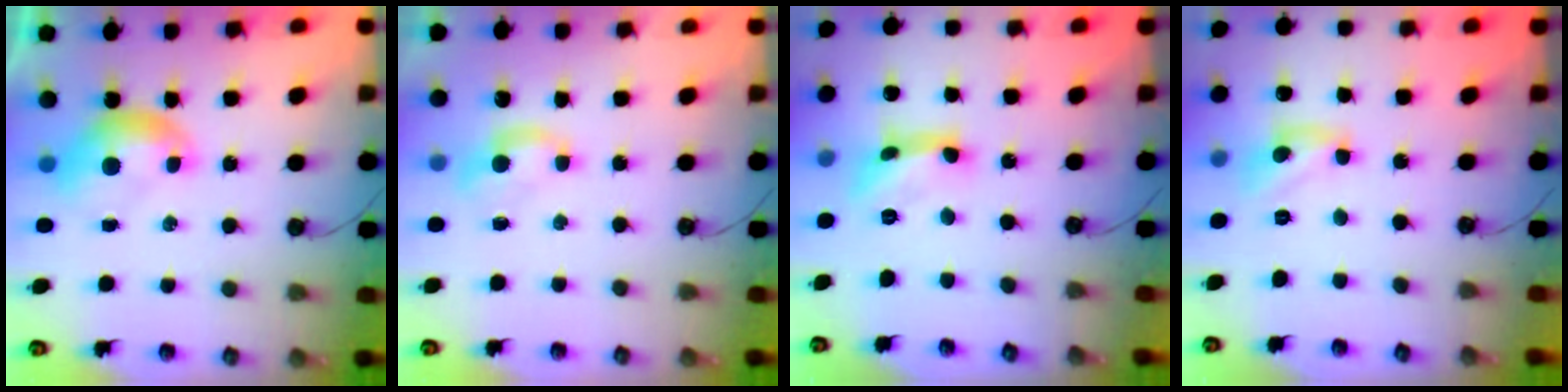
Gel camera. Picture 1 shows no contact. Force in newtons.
{"total": 0.6, "press": 0.4, "slide": 0.4}
{"total": 5.5, "press": 5.5, "slide": 0.4}
{"total": 5.5, "press": 5.5, "slide": 0.3}